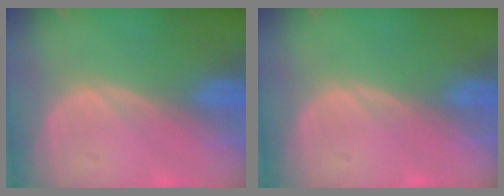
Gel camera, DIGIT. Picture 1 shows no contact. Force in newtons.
{"total": 0.0}